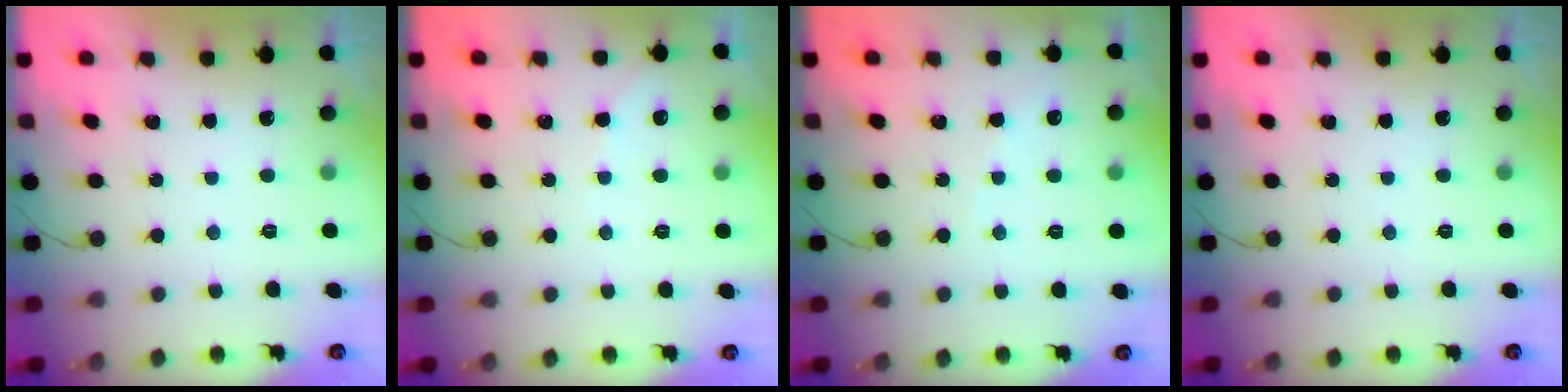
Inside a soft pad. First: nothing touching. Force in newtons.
{"total": 2.4, "press": 2.4, "slide": 0.5}
{"total": 2.7, "press": 2.6, "slide": 0.4}
{"total": 0.0}